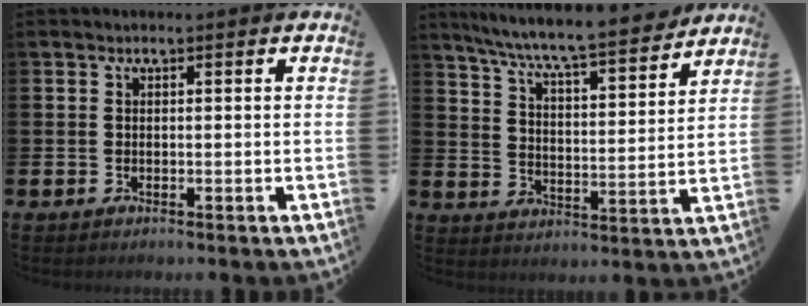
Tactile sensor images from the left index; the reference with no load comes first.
{"total": 8.2, "force": [7.7, 0.3, 2.7], "torque": [-0.078, -0.059, 0.131]}